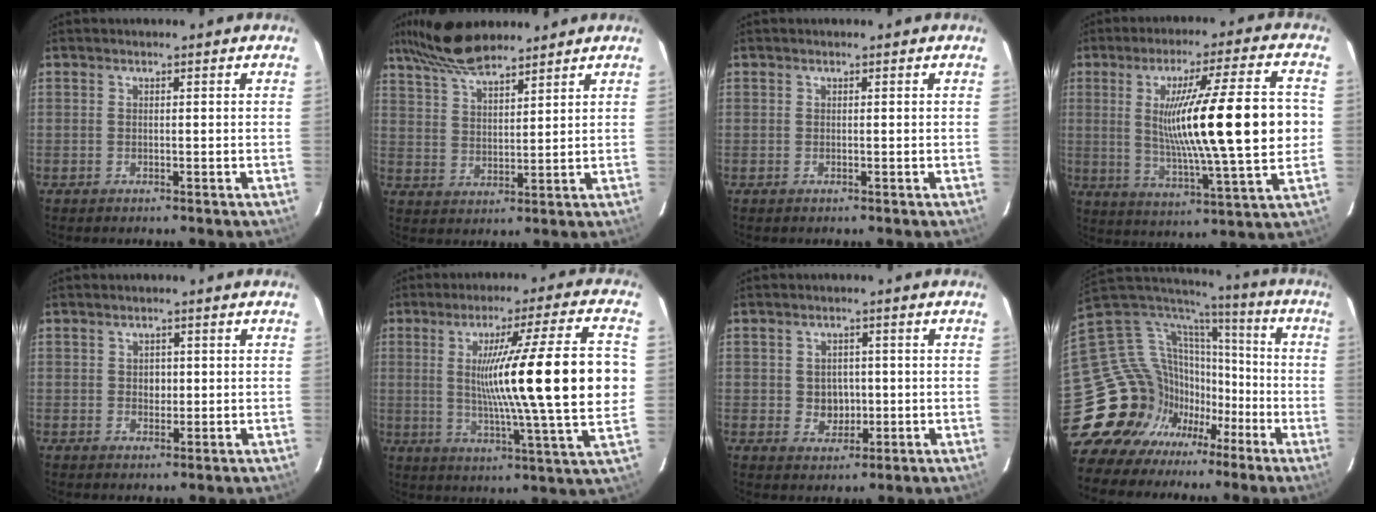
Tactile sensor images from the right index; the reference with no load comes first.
{"total": 10.6, "force": [8.9, 2.6, 5.1], "torque": [-0.105, 0.024, 0.170]}
{"total": 0.0}
{"total": 20.8, "force": [1.3, 0.9, 20.7], "torque": [-0.332, -0.013, 0.032]}
{"total": 1.9, "force": [0.3, 1.7, 0.7], "torque": [-0.008, 0.004, 0.005]}
{"total": 22.3, "force": [1.9, -0.6, 22.2], "torque": [-0.329, -0.010, 0.037]}
{"total": 4.2, "force": [-0.1, 3.8, 1.8], "torque": [-0.031, 0.008, 0.008]}
{"total": 23.2, "force": [-11.7, 18.0, 8.7], "torque": [-0.211, 0.026, -0.185]}